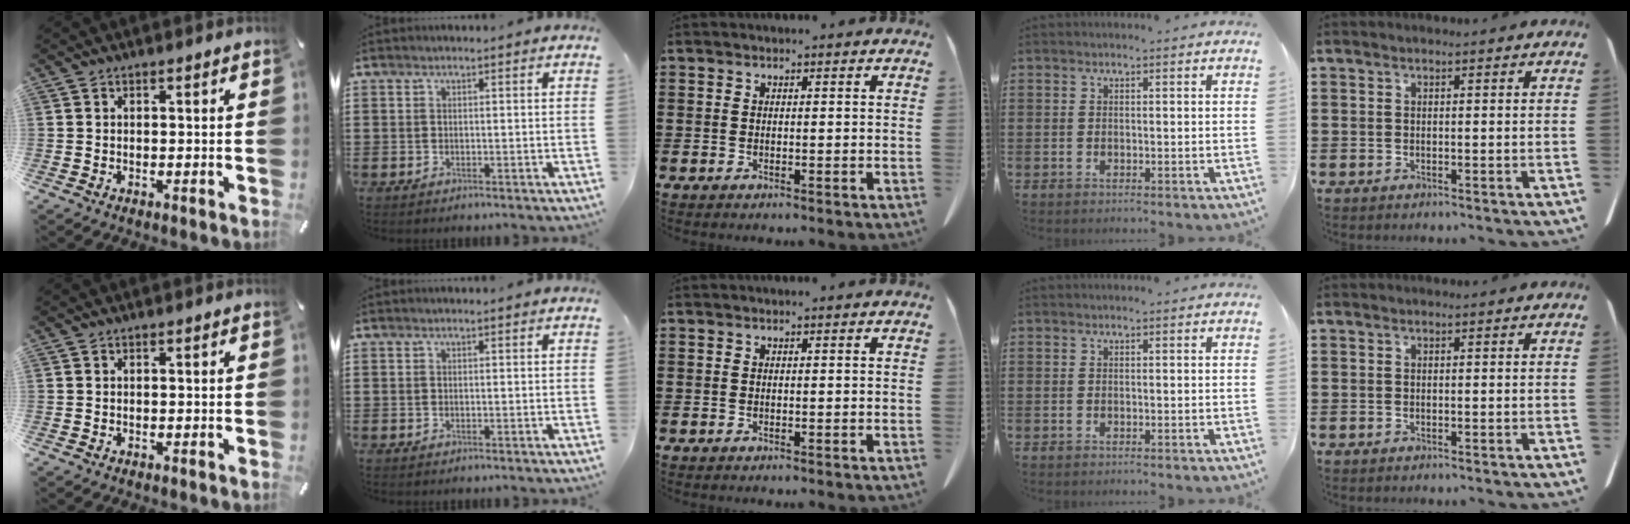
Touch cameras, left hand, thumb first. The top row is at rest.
{}